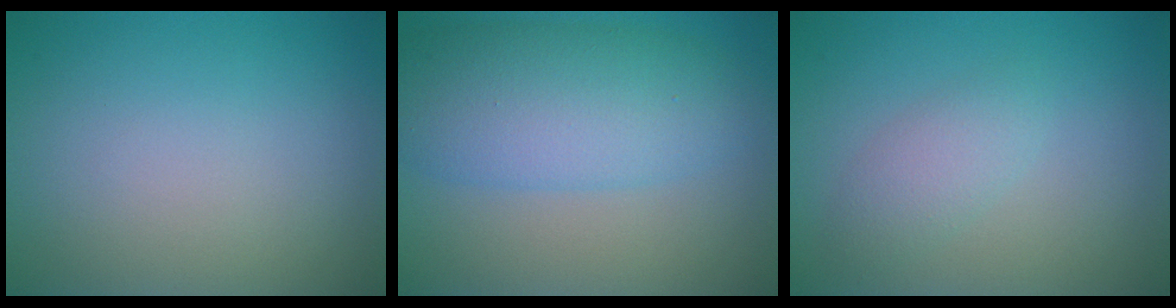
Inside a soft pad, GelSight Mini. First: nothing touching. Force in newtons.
{"total": 7.2, "press": 7.2, "slide": 0.3}
{"total": 2.1, "press": 2.1, "slide": 0.0}